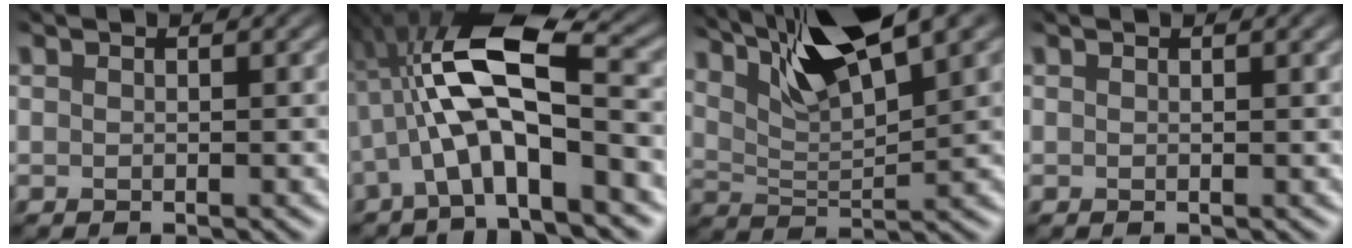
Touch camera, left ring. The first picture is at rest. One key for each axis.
{"total": 8.9, "fx": -2.1, "fy": 3.0, "fz": 8.1, "tx": -0.153, "ty": 0.020, "tz": -0.052}
{"total": 10.7, "fx": 6.6, "fy": 2.7, "fz": 8.0, "tx": -0.150, "ty": 0.007, "tz": 0.111}
{"total": 1.4, "fx": 0.9, "fy": 0.3, "fz": 1.0, "tx": -0.015, "ty": 0.006, "tz": 0.009}